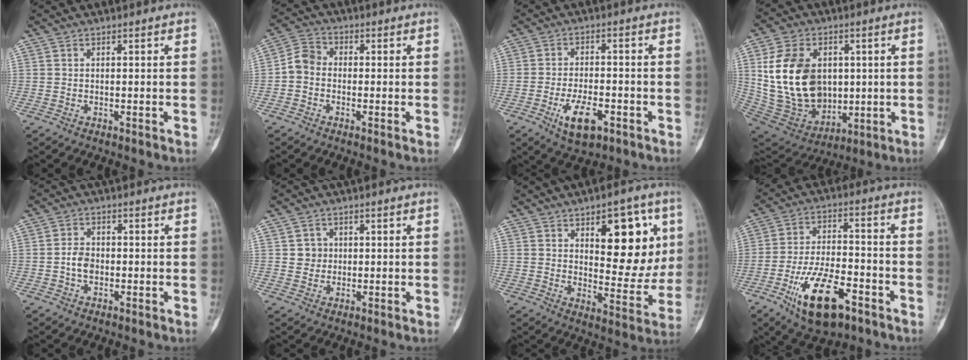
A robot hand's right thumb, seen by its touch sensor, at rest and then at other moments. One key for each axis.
{"total": 4.7, "fx": -1.1, "fy": 3.8, "fz": 2.5, "tx": -0.037, "ty": 0.017, "tz": -0.036}
{"total": 8.1, "fx": -3.6, "fy": 3.8, "fz": 6.2, "tx": -0.100, "ty": 0.014, "tz": -0.056}
{"total": 21.3, "fx": 2.9, "fy": 15.3, "fz": 14.4, "tx": -0.245, "ty": -0.008, "tz": 0.080}
{"total": 3.4, "fx": -0.8, "fy": 2.5, "fz": 2.2, "tx": -0.034, "ty": 0.011, "tz": -0.022}
{"total": 2.9, "fx": 0.5, "fy": 2.7, "fz": 0.6, "tx": 0.009, "ty": 0.003, "tz": 0.005}
{"total": 16.4, "fx": 5.6, "fy": 7.7, "fz": 13.3, "tx": -0.122, "ty": -0.025, "tz": 0.083}
{"total": 15.3, "fx": -7.6, "fy": 6.8, "fz": 11.4, "tx": -0.186, "ty": 0.036, "tz": -0.125}